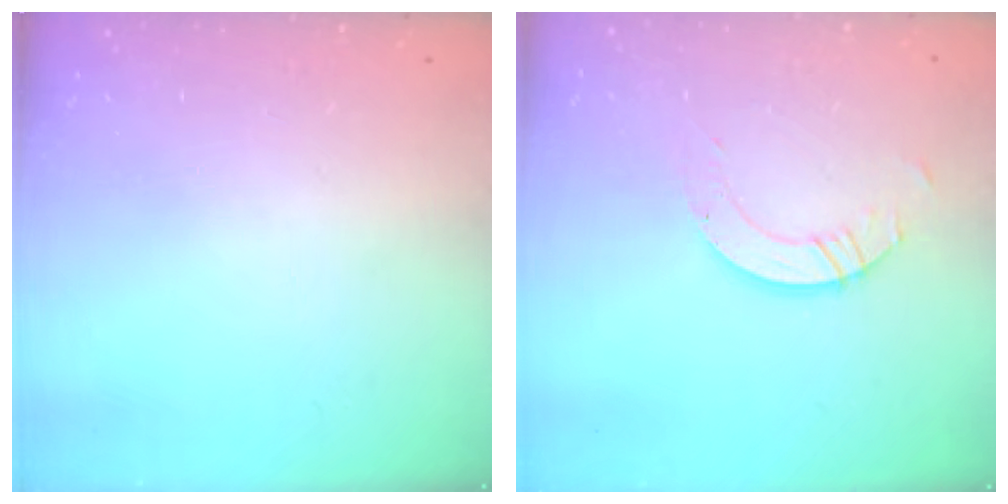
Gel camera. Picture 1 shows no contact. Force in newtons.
{"total": 5.0, "press": 5.0, "slide": 0.3}